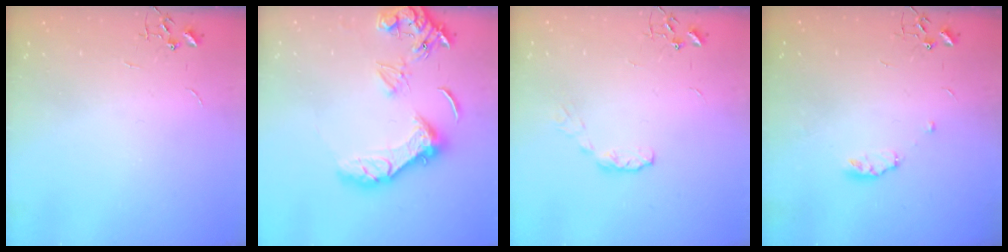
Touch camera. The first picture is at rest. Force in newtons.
{"total": 14.9, "press": 14.8, "slide": 1.9}
{"total": 5.5, "press": 5.5, "slide": 0.5}
{"total": 5.6, "press": 5.5, "slide": 0.8}